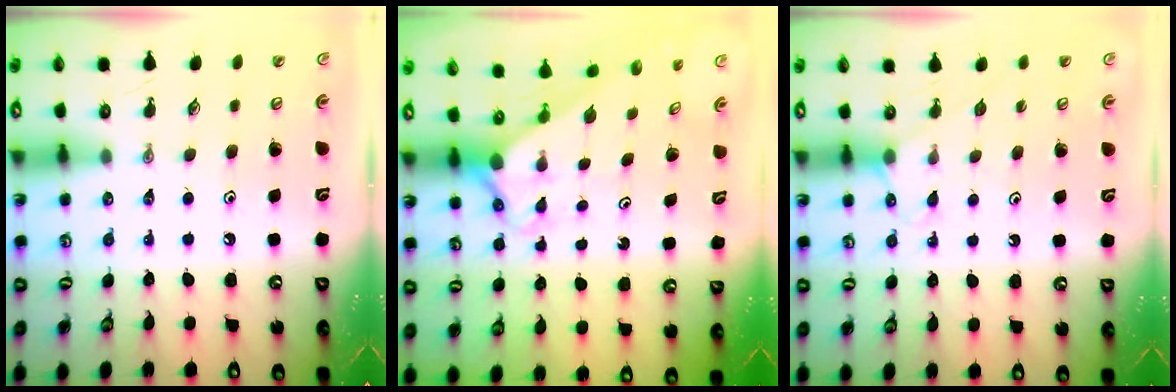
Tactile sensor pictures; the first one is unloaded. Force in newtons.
{"total": 2.2, "press": 2.2, "slide": 0.2}
{"total": 4.5, "press": 4.5, "slide": 0.5}